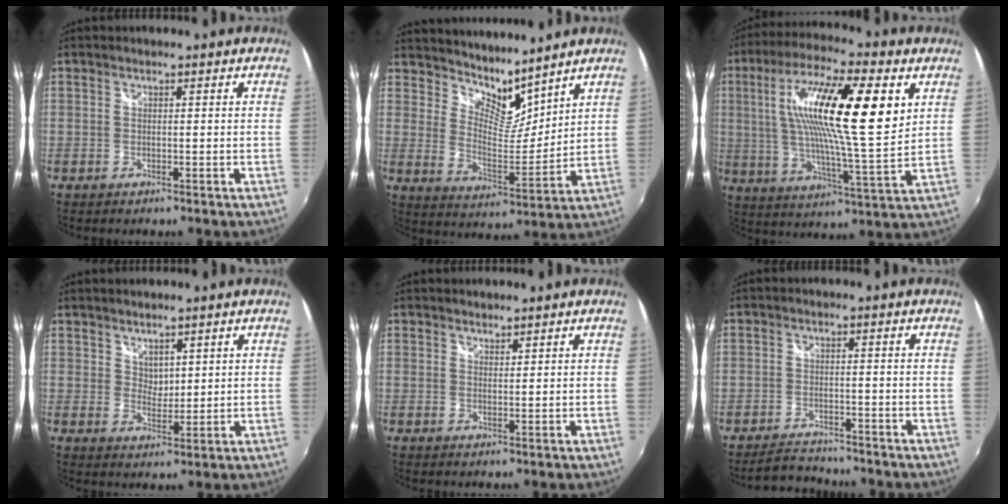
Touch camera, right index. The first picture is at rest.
{"total": 8.9, "force": [7.9, 2.8, 2.9], "torque": [-0.045, -0.014, 0.143]}
{"total": 21.2, "force": [6.4, 4.2, 19.7], "torque": [-0.341, 0.012, 0.101]}
{"total": 3.1, "force": [2.1, 2.0, 1.0], "torque": [-0.008, 0.000, 0.040]}
{"total": 1.2, "force": [1.1, 0.4, 0.1], "torque": [0.000, 0.001, 0.019]}
{"total": 5.1, "force": [-4.7, 1.7, 0.5], "torque": [-0.031, 0.007, -0.079]}